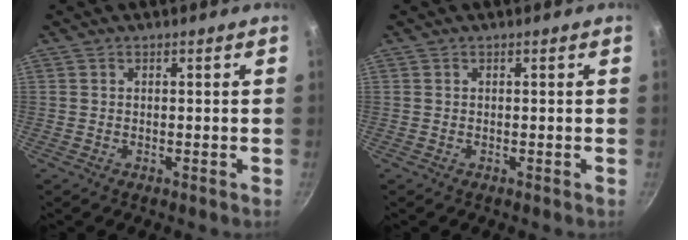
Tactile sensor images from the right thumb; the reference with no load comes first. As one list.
[{"total": 0.0}]